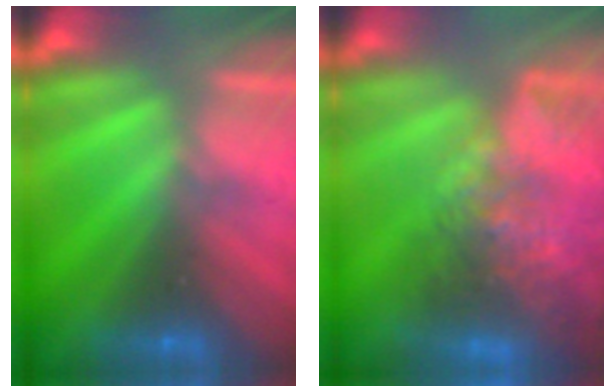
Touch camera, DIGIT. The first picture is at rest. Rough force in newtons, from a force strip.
{"total": 7.6}